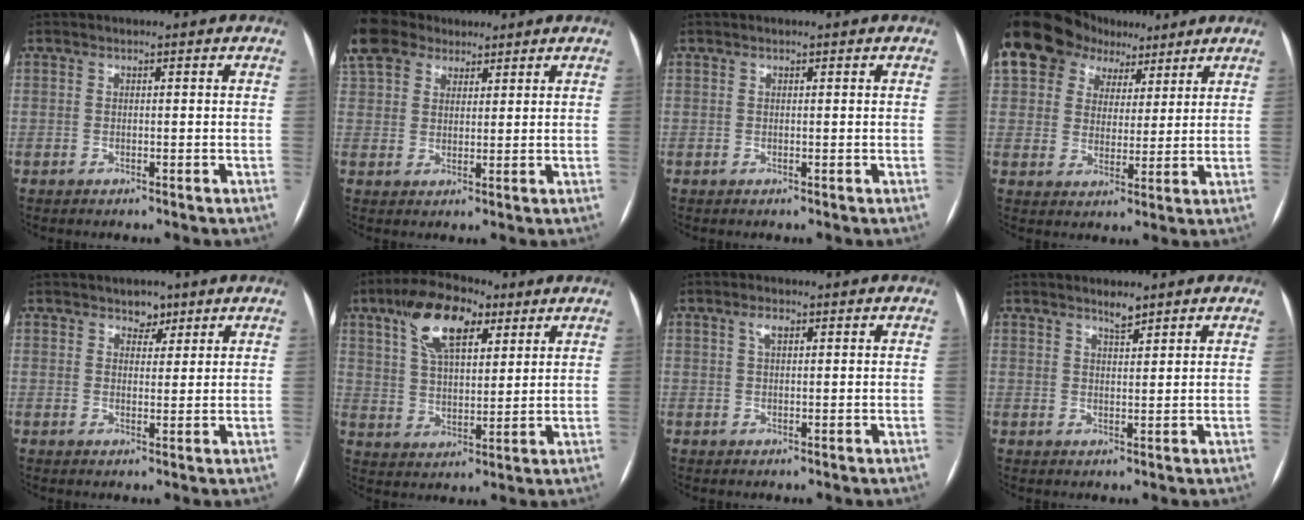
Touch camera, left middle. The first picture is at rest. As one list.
[{"total": 9.2, "force": [7.3, 5.1, 2.4], "torque": [-0.068, 0.036, 0.142]}, {"total": 0.0}, {"total": 16.7, "force": [10.3, 11.7, 6.0], "torque": [-0.151, 0.066, 0.183]}, {"total": 2.7, "force": [1.9, 1.6, 0.9], "torque": [-0.009, -0.001, 0.028]}, {"total": 12.3, "force": [6.6, 5.1, 9.0], "torque": [-0.170, 0.027, 0.119]}, {"total": 1.9, "force": [0.9, 0.8, 1.4], "torque": [-0.030, 0.006, 0.018]}, {"total": 2.2, "force": [1.9, 0.3, 1.0], "torque": [-0.021, -0.003, 0.034]}]